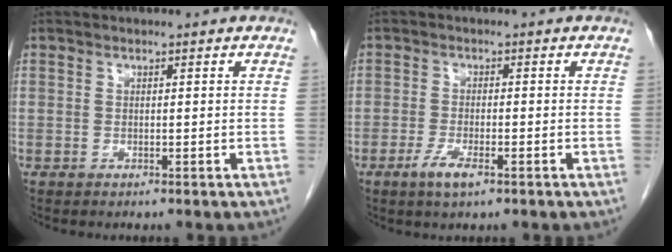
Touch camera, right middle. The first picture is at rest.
{"total": 3.6, "force": [-2.0, 0.8, 2.8], "torque": [-0.062, -0.006, -0.036]}